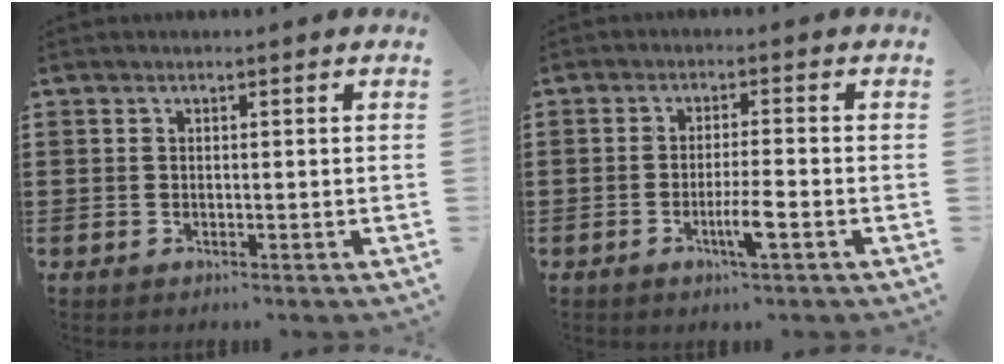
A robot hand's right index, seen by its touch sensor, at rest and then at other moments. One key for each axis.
{"total": 4.4, "fx": -1.9, "fy": 0.2, "fz": 4.0, "tx": -0.073, "ty": -0.007, "tz": -0.035}